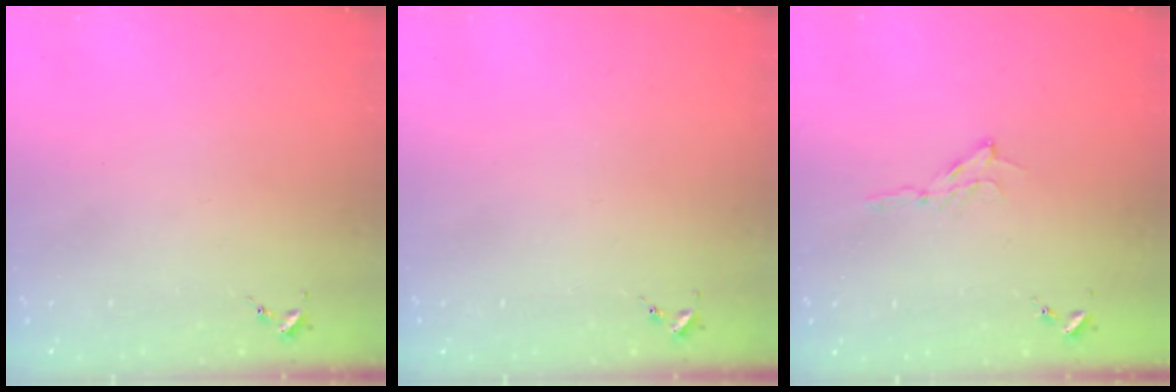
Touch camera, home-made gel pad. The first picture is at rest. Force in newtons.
{"total": 0.0}
{"total": 4.9, "press": 4.9, "slide": 0.5}